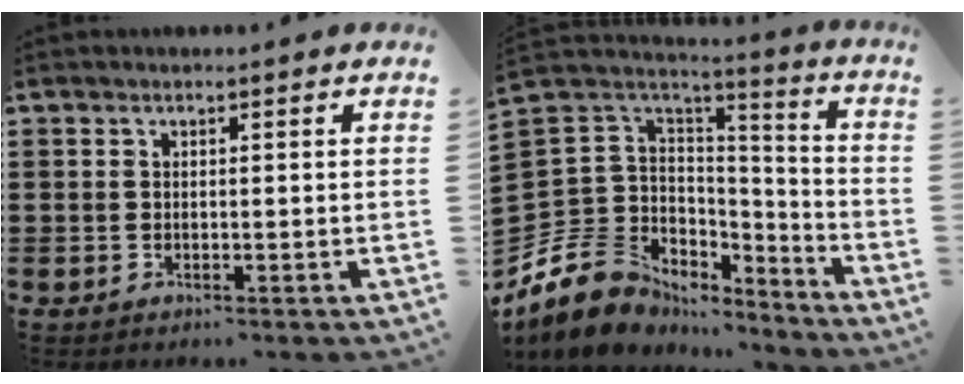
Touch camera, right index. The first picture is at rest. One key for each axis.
{"total": 10.3, "fx": -5.6, "fy": 8.4, "fz": 2.2, "tx": -0.103, "ty": -0.006, "tz": -0.107}